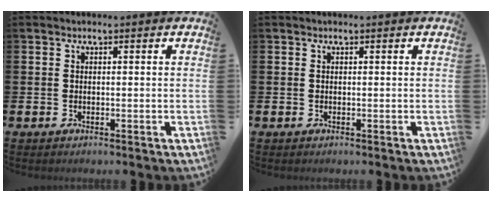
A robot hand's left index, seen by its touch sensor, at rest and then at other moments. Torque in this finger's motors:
{"motor_torque": [0.21, -0.30, 0.10, 0.00]}